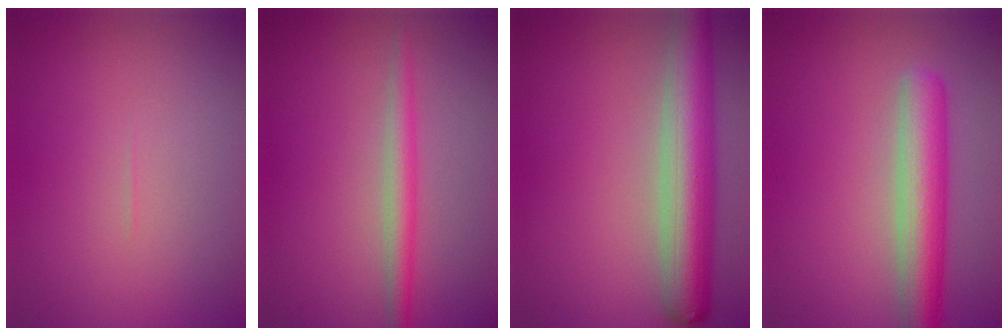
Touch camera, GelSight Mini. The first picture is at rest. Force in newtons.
{"total": 2.3, "press": 2.3, "slide": 0.1}
{"total": 7.5, "press": 7.5, "slide": 0.4}
{"total": 5.6, "press": 5.6, "slide": 0.1}